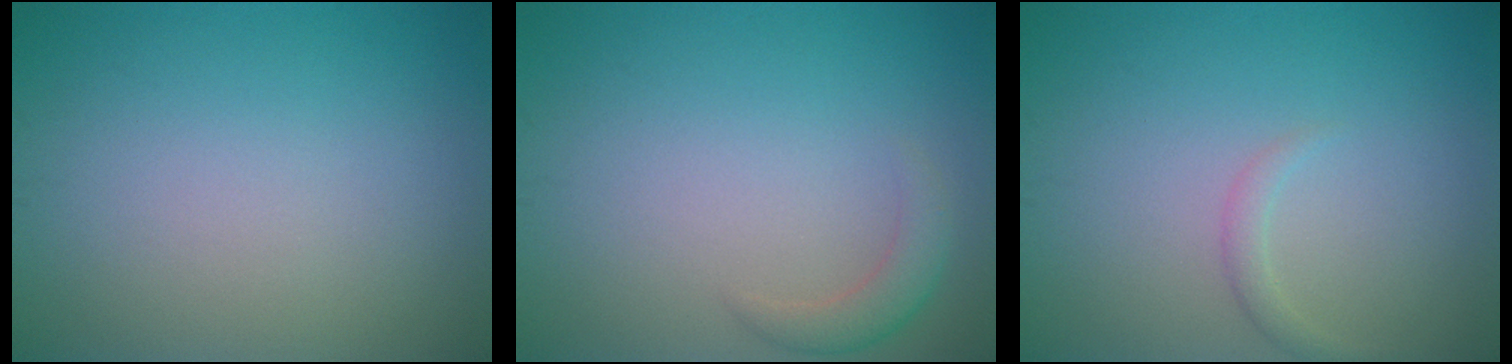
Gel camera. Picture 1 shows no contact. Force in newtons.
{"total": 1.8, "press": 1.8, "slide": 0.1}
{"total": 1.0, "press": 1.0, "slide": 0.1}